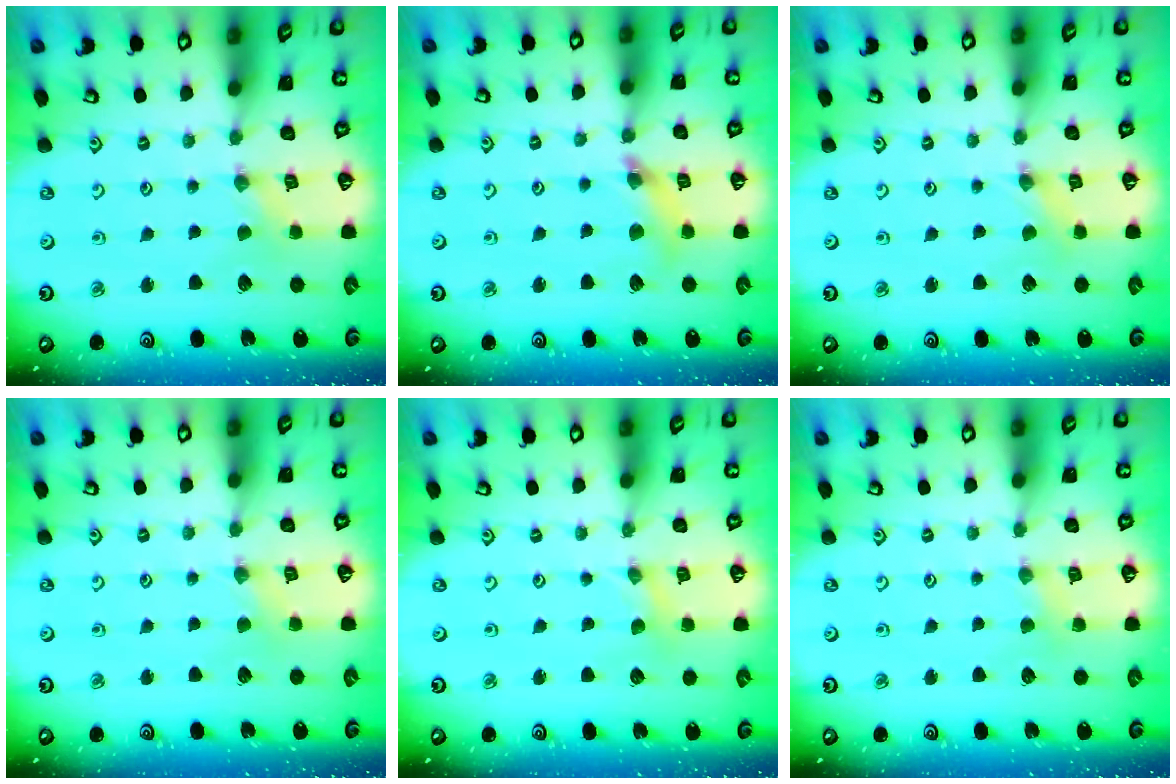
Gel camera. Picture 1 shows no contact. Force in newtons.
{"total": 8.9, "press": 8.8, "slide": 1.1}
{"total": 0.6, "press": 0.6, "slide": 0.2}
{"total": 2.0, "press": 2.0, "slide": 0.4}
{"total": 0.7, "press": 0.7, "slide": 0.1}
{"total": 2.9, "press": 2.9, "slide": 0.4}